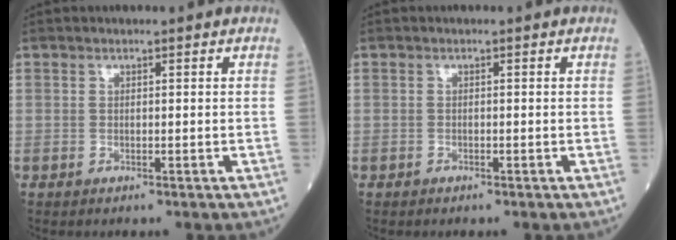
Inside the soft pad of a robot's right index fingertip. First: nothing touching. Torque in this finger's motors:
{"motor_torque": [-0.08, -0.01, -0.10, -0.02]}